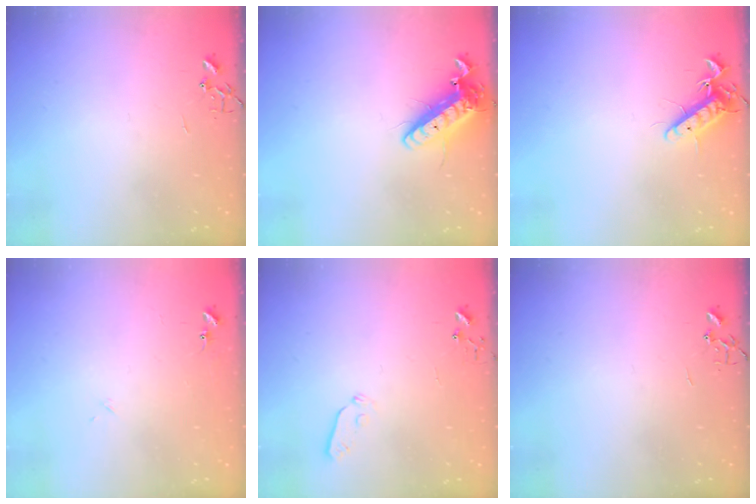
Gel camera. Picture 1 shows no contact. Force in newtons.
{"total": 14.8, "press": 14.5, "slide": 2.9}
{"total": 11.3, "press": 11.2, "slide": 1.5}
{"total": 7.8, "press": 7.8, "slide": 0.6}
{"total": 3.9, "press": 3.8, "slide": 0.9}
{"total": 0.0}